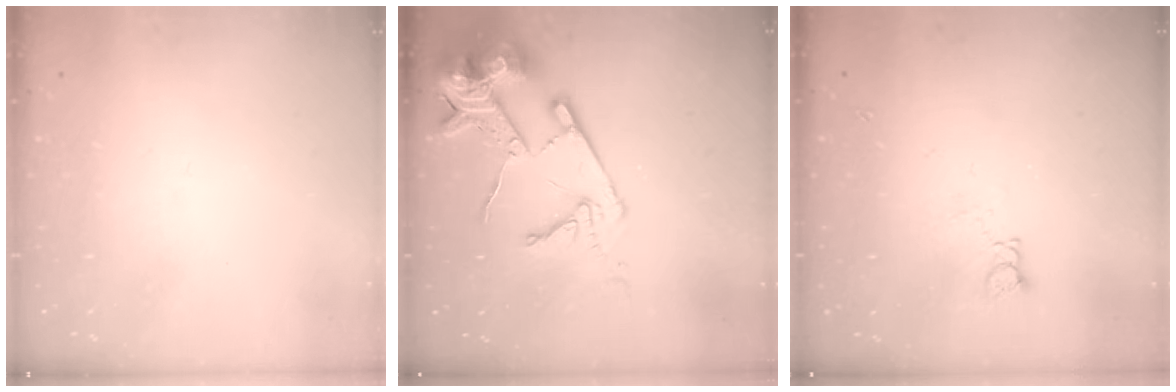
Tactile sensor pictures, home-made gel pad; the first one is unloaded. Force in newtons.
{"total": 16.8, "press": 16.6, "slide": 2.2}
{"total": 2.8, "press": 2.8, "slide": 0.4}